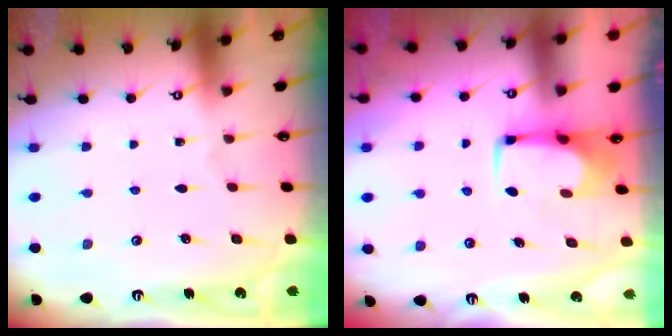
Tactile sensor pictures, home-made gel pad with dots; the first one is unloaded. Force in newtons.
{"total": 0.8, "press": 0.7, "slide": 0.4}